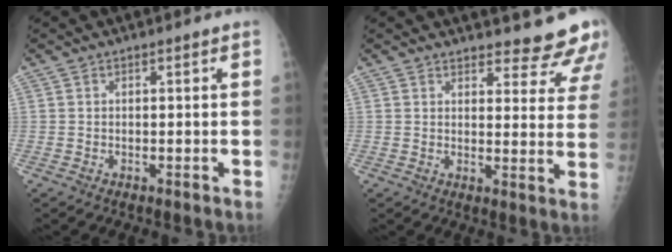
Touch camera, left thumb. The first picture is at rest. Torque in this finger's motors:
{"motor_torque": [0.32, 0.18, -0.03, -0.22, 0.06]}